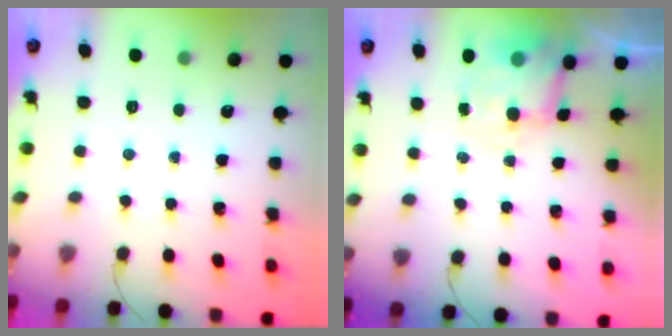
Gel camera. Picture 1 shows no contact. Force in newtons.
{"total": 6.5, "press": 6.4, "slide": 1.2}